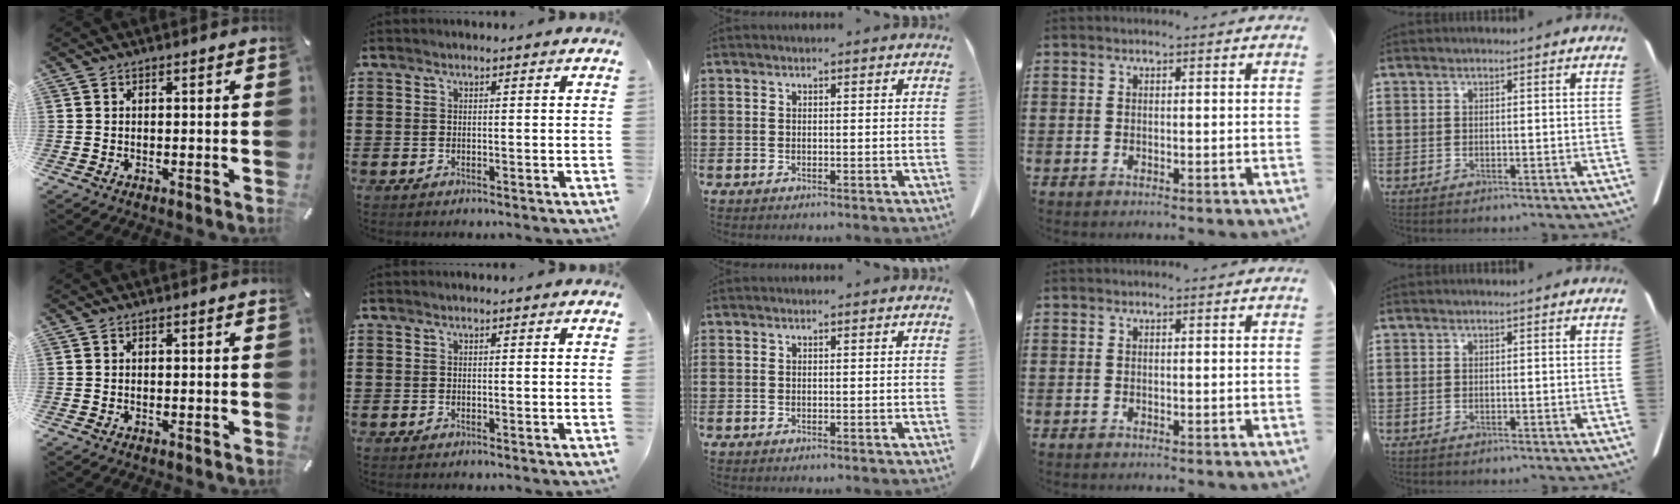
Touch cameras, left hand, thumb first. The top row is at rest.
{}